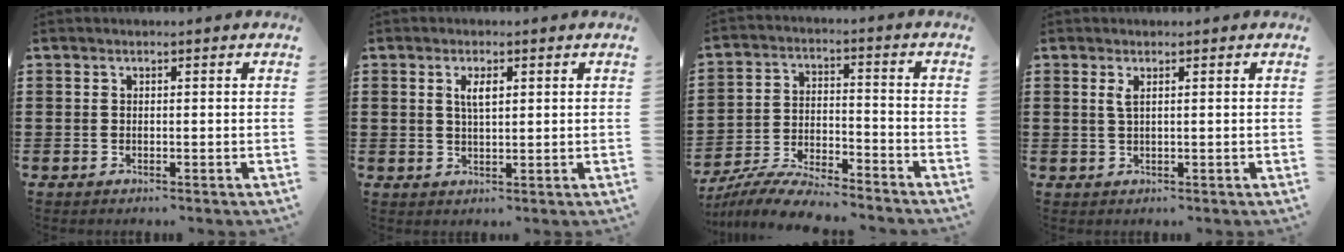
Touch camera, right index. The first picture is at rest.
{"total": 2.8, "force": [0.9, 1.0, 2.4], "torque": [-0.051, 0.005, 0.015]}
{"total": 7.3, "force": [-7.0, 0.5, 2.0], "torque": [-0.045, 0.007, -0.137]}
{"total": 1.3, "force": [0.5, 0.2, 1.2], "torque": [-0.027, 0.001, 0.008]}